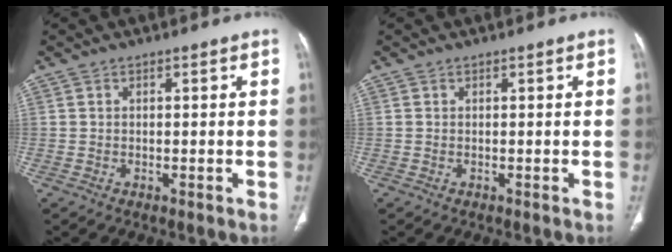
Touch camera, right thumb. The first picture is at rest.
{"total": 0.0}